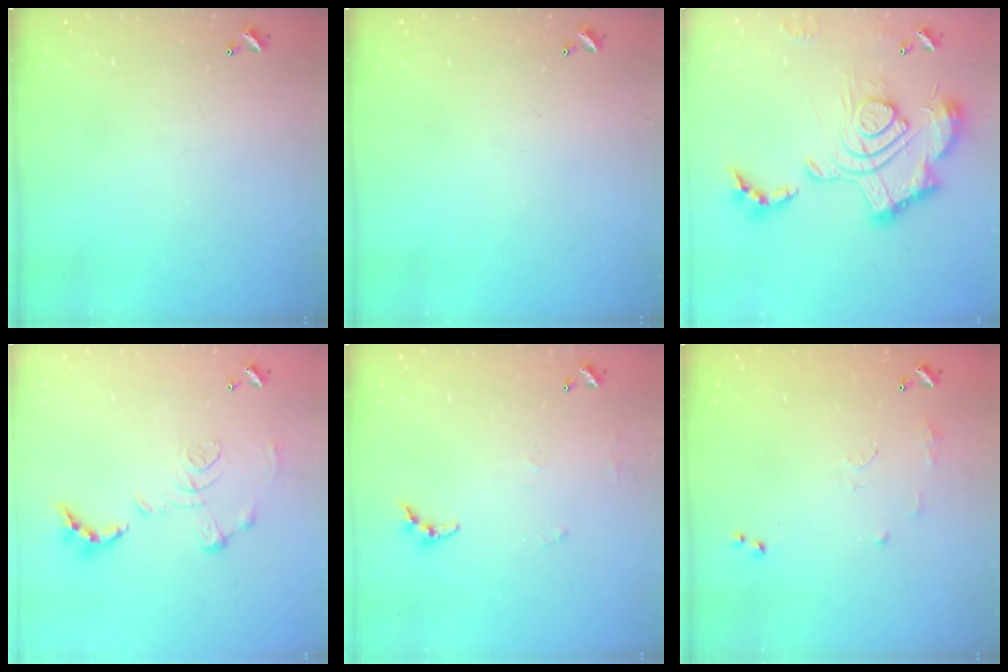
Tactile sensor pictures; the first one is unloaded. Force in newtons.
{"total": 0.0}
{"total": 2.5, "press": 1.9, "slide": 1.7}
{"total": 1.2, "press": 0.4, "slide": 1.1}
{"total": 5.2, "press": 5.2, "slide": 0.5}
{"total": 8.3, "press": 8.3, "slide": 0.8}